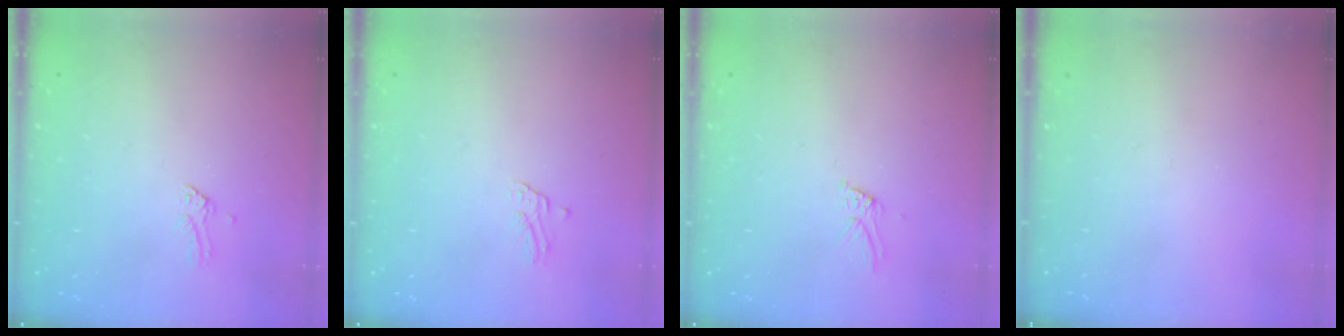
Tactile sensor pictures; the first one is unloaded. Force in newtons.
{"total": 1.8, "press": 1.8, "slide": 0.1}
{"total": 6.2, "press": 6.2, "slide": 0.5}
{"total": 0.0}